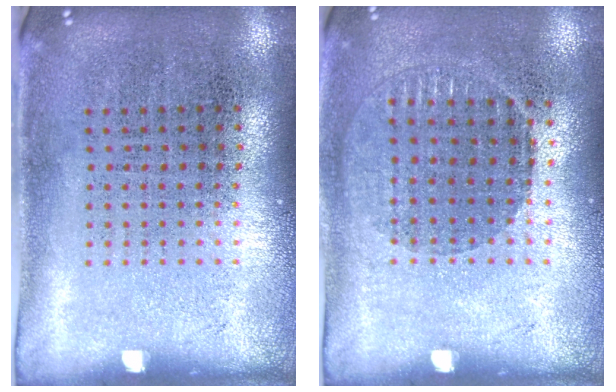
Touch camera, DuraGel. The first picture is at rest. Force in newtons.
{"total": 0.9, "press": 0.8, "slide": 0.4}